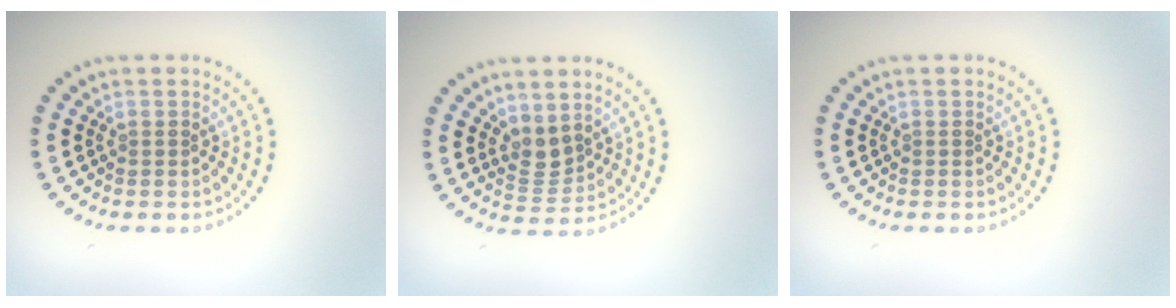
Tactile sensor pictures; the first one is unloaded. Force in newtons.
{"total": 2.4, "press": 1.9, "slide": 1.5}
{"total": 0.0}